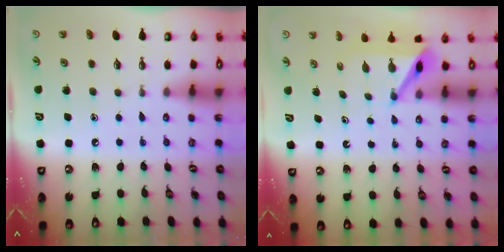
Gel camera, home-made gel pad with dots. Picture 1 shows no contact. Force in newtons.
{"total": 5.7, "press": 5.7, "slide": 0.2}